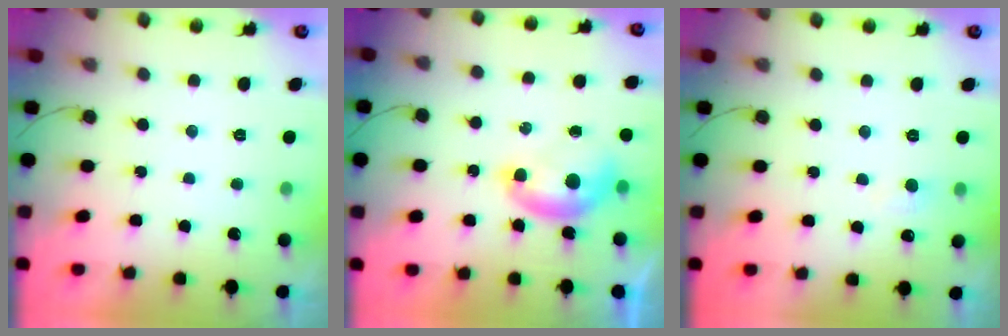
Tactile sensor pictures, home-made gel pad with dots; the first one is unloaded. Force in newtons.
{"total": 8.1, "press": 8.0, "slide": 1.3}
{"total": 5.8, "press": 5.7, "slide": 0.8}